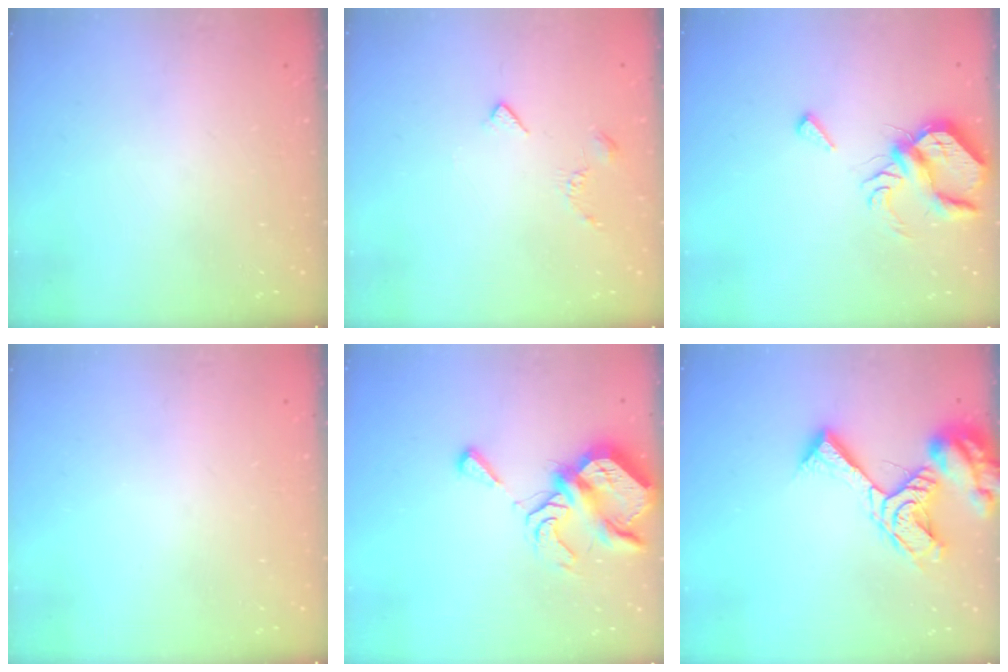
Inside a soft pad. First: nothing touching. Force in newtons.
{"total": 4.4, "press": 4.3, "slide": 0.9}
{"total": 7.1, "press": 7.1, "slide": 0.8}
{"total": 0.0}
{"total": 9.4, "press": 9.3, "slide": 1.1}
{"total": 15.9, "press": 15.8, "slide": 1.7}